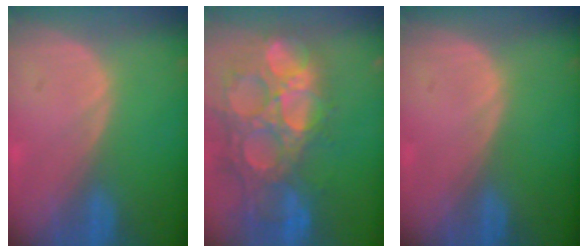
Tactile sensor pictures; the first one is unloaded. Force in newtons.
{"total": 15.1, "press": 12.5, "slide": 8.5}
{"total": 0.0}